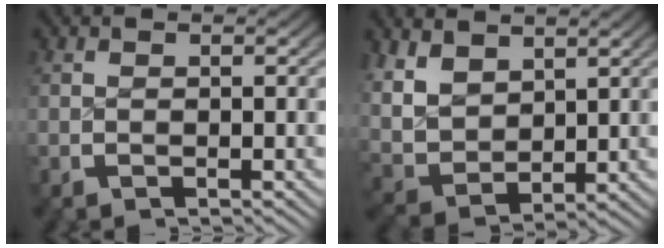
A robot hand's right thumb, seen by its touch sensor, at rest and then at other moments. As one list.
[{"total": 7.5, "force": [1.3, 5.8, 4.6], "torque": [-0.127, -0.034, 0.043]}]